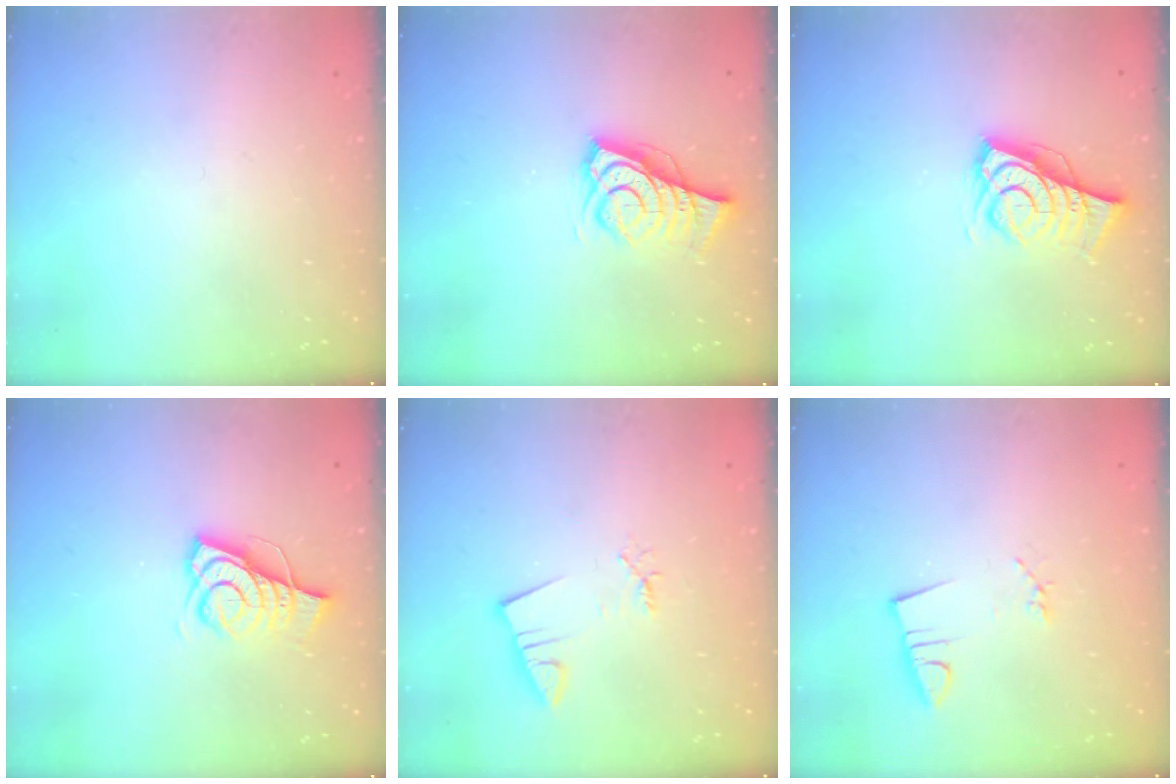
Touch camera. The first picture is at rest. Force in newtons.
{"total": 9.1, "press": 8.6, "slide": 2.9}
{"total": 8.9, "press": 8.5, "slide": 2.8}
{"total": 10.1, "press": 9.6, "slide": 3.1}
{"total": 2.4, "press": 2.4, "slide": 0.3}
{"total": 2.8, "press": 1.4, "slide": 2.4}